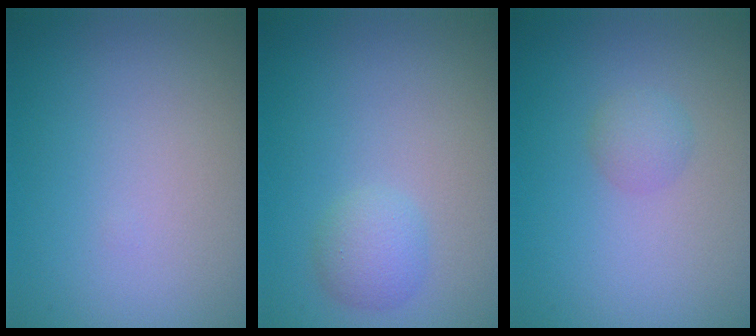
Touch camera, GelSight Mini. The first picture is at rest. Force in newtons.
{"total": 2.0, "press": 2.0, "slide": 0.1}
{"total": 1.3, "press": 1.3, "slide": 0.1}